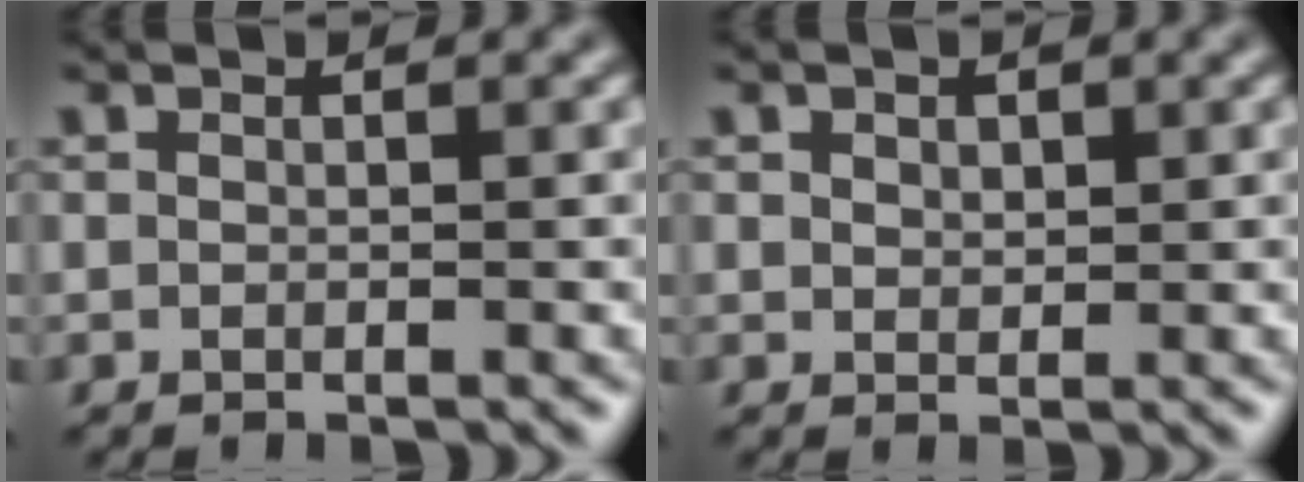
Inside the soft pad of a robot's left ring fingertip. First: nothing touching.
{"total": 1.2, "force": [0.6, 0.8, 0.5], "torque": [-0.009, 0.000, 0.009]}